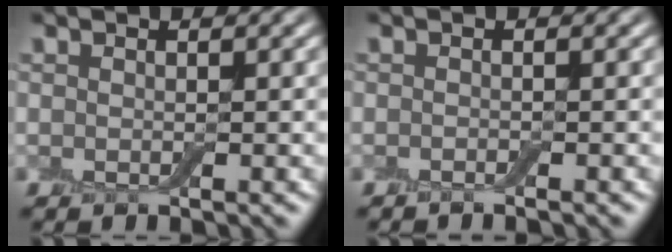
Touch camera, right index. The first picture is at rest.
{"total": 0.6, "force": [-0.6, -0.2, 0.1], "torque": [0.000, -0.002, -0.010]}